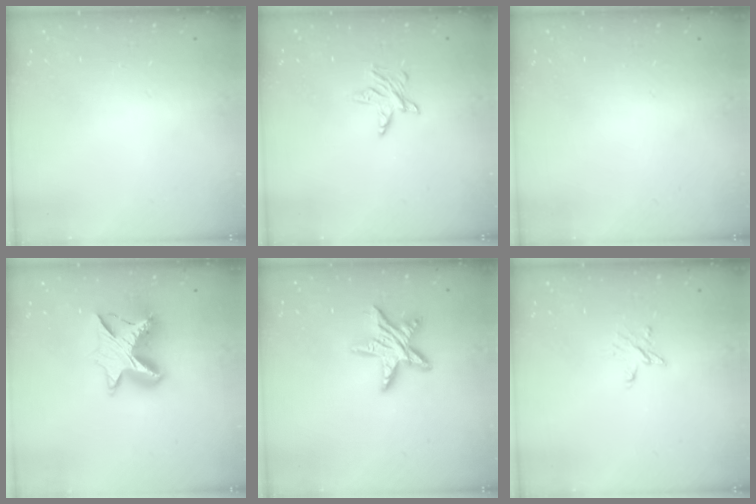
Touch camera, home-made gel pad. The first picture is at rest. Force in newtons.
{"total": 4.3, "press": 4.3, "slide": 0.4}
{"total": 0.0}
{"total": 12.0, "press": 12.0, "slide": 0.8}
{"total": 11.9, "press": 11.9, "slide": 0.7}
{"total": 2.5, "press": 2.5, "slide": 0.2}